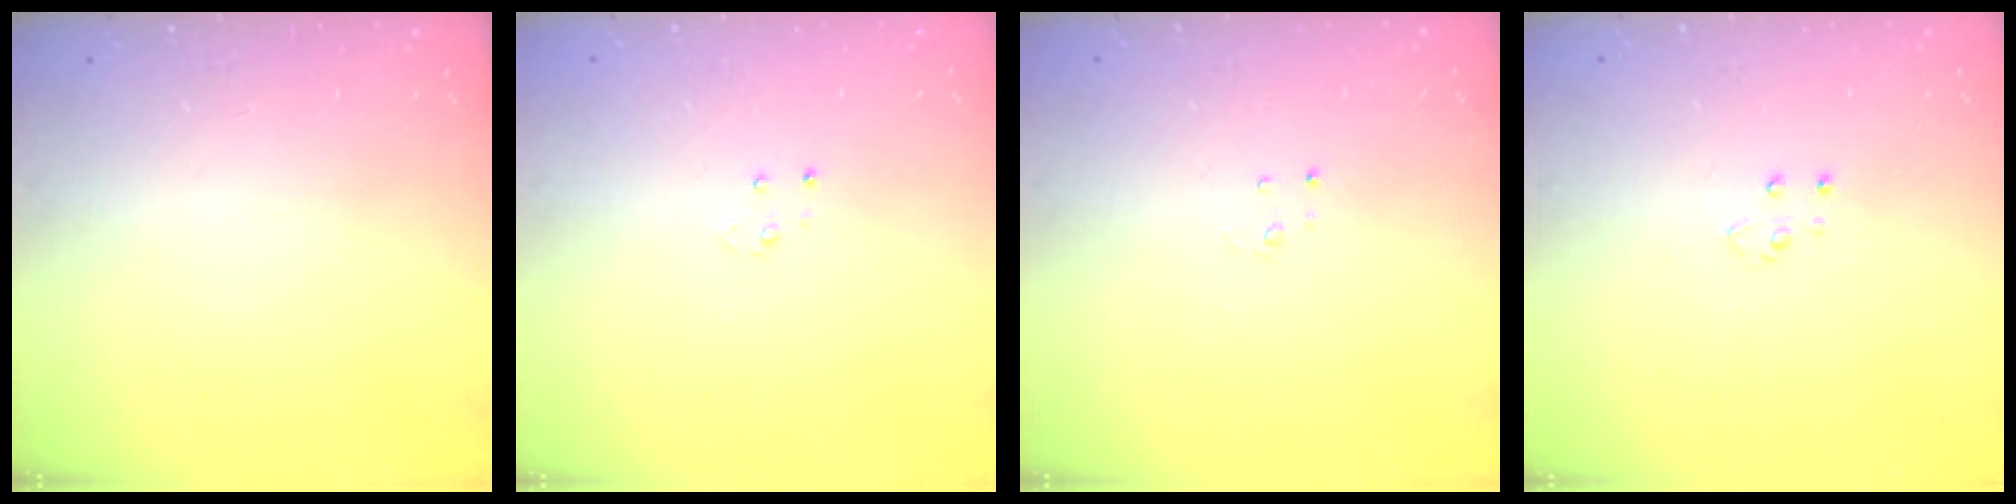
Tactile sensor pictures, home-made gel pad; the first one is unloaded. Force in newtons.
{"total": 3.0, "press": 3.0, "slide": 0.4}
{"total": 2.3, "press": 2.3, "slide": 0.2}
{"total": 4.0, "press": 4.0, "slide": 0.4}